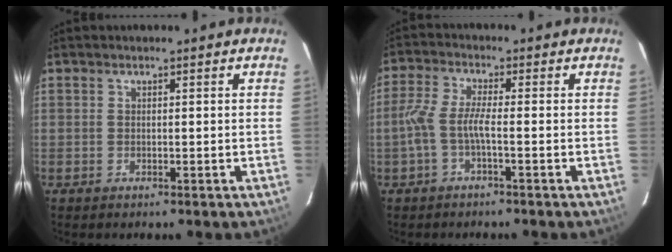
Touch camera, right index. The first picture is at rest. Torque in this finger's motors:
{"motor_torque": [0.93, -0.33, 0.47, 0.13]}